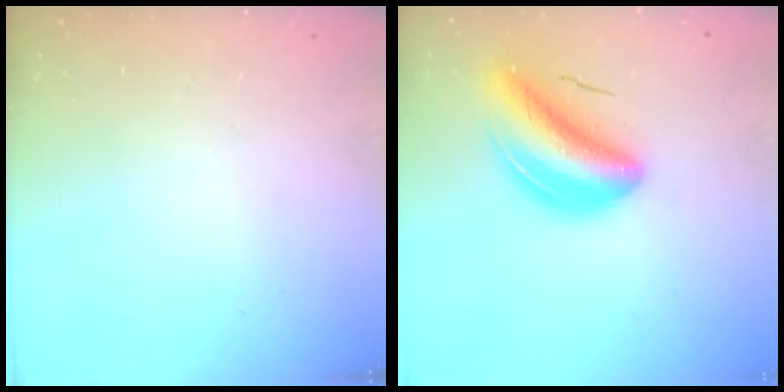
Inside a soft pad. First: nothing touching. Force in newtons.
{"total": 10.1, "press": 9.7, "slide": 3.0}